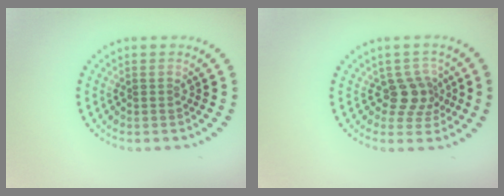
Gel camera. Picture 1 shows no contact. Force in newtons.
{"total": 2.8, "press": 2.2, "slide": 1.8}